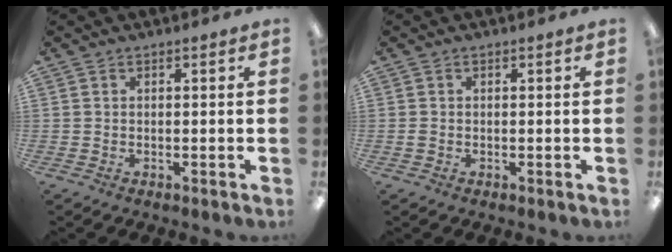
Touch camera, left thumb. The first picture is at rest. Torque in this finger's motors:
{"motor_torque": [-0.14, 0.05, 0.07, -0.06, 0.04]}